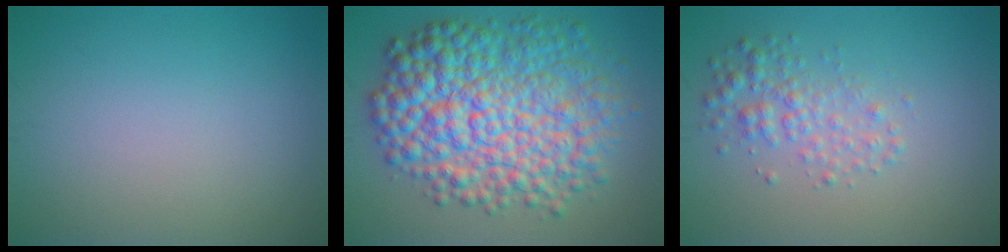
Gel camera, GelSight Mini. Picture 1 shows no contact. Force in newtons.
{"total": 11.2, "press": 11.2, "slide": 0.1}
{"total": 2.6, "press": 2.6, "slide": 0.0}